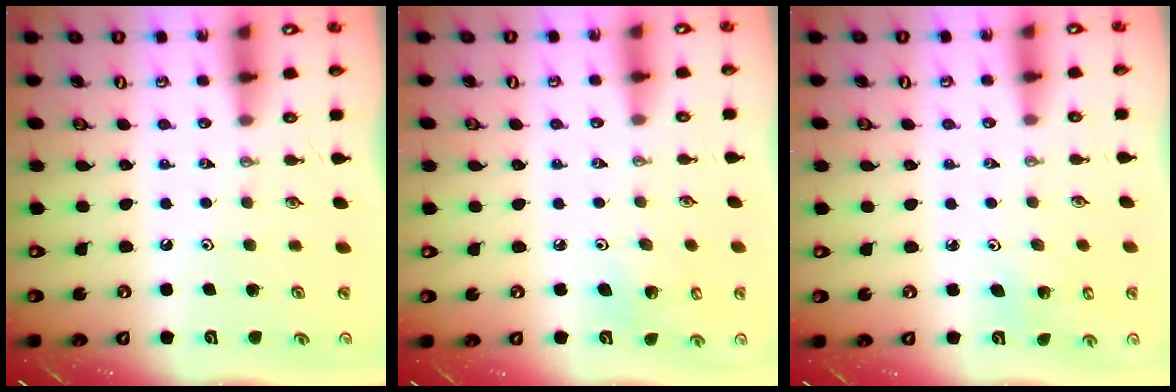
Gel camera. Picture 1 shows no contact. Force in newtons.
{"total": 4.1, "press": 3.9, "slide": 1.2}
{"total": 2.4, "press": 2.4, "slide": 0.2}